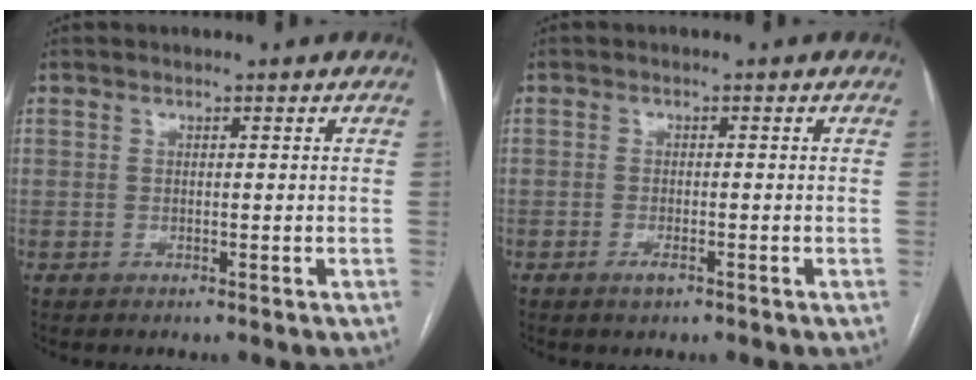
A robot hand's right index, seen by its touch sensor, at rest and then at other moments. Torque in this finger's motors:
{"motor_torque": [0.17, 0.13, 0.05, 0.01]}